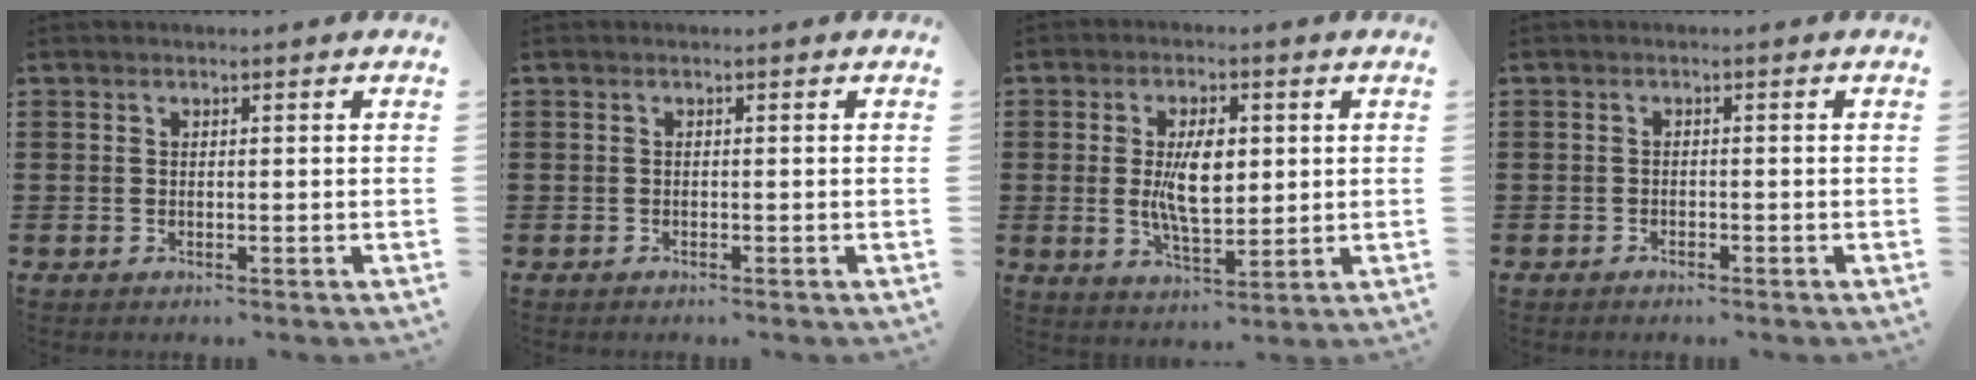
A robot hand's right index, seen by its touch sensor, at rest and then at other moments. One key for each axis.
{"total": 0.0}
{"total": 8.0, "fx": 0.7, "fy": 3.7, "fz": 7.1, "tx": -0.128, "ty": 0.003, "tz": 0.007}
{"total": 0.8, "fx": -0.7, "fy": 0.3, "fz": 0.1, "tx": -0.003, "ty": 0.002, "tz": -0.015}